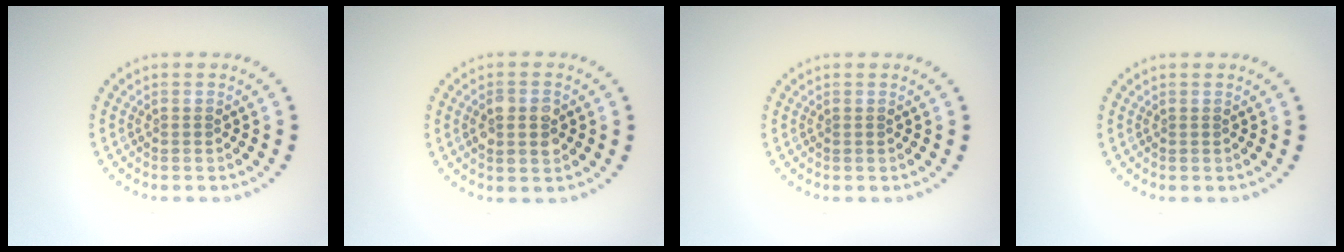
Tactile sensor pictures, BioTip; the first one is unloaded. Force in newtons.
{"total": 2.8, "press": 2.8, "slide": 0.3}
{"total": 0.0}
{"total": 0.0}